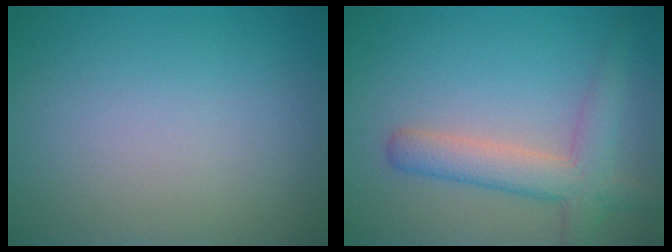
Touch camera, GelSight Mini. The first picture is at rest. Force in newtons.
{"total": 4.4, "press": 4.4, "slide": 0.3}